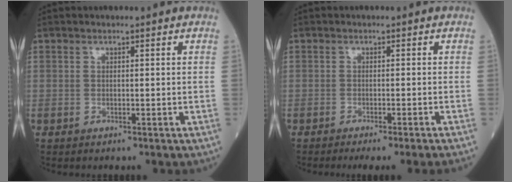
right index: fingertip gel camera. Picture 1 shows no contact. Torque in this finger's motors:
{"motor_torque": [0.11, -0.09, 0.09, 0.03]}